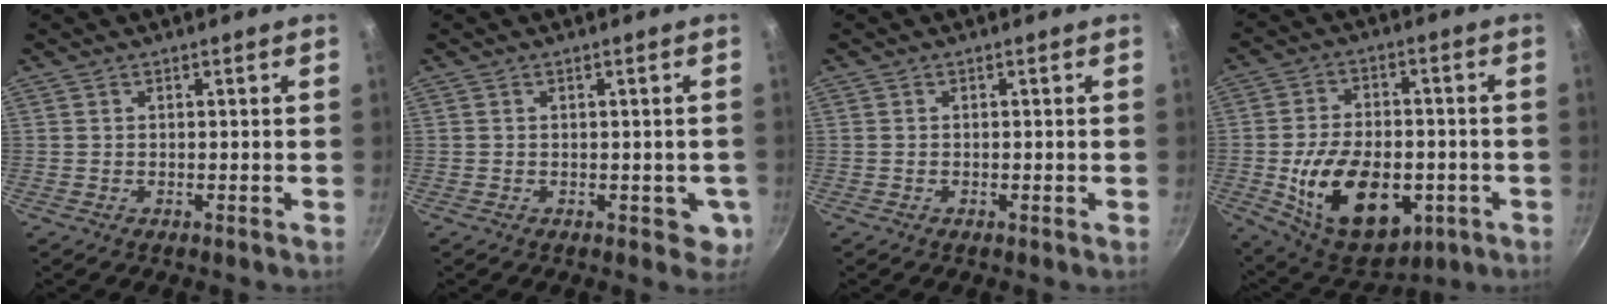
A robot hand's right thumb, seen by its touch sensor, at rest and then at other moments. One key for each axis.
{"total": 3.4, "fx": -0.4, "fy": 2.3, "fz": 2.5, "tx": -0.016, "ty": -0.003, "tz": -0.003}
{"total": 0.0}
{"total": 20.5, "fx": -4.9, "fy": 12.8, "fz": 15.3, "tx": -0.231, "ty": 0.011, "tz": -0.061}